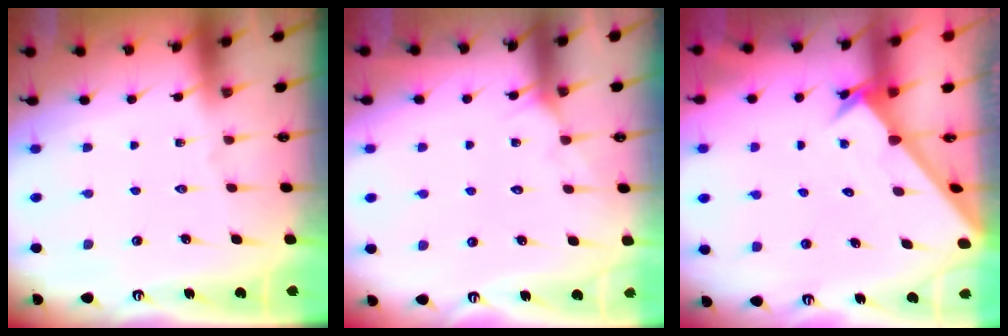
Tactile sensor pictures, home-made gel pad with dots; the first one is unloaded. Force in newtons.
{"total": 3.4, "press": 3.4, "slide": 0.4}
{"total": 2.5, "press": 2.5, "slide": 0.2}